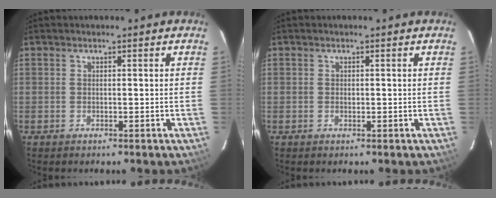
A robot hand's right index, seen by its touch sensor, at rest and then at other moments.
{"total": 0.5, "force": [0.0, 0.5, 0.2], "torque": [-0.003, 0.000, 0.003]}